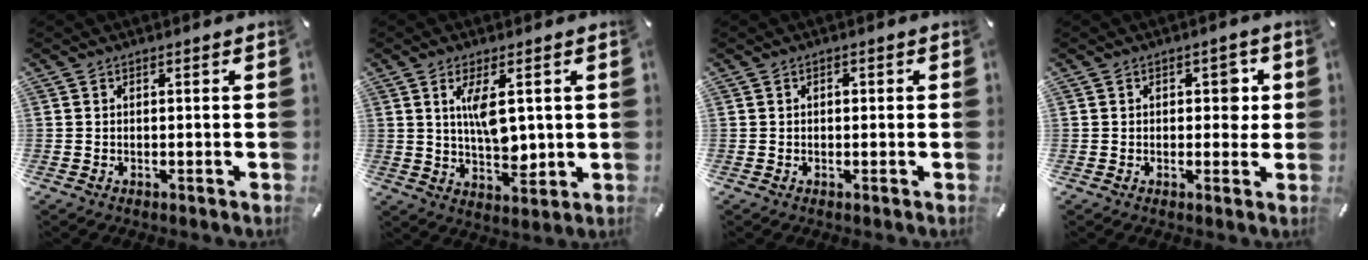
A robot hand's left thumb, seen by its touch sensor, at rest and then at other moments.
{"total": 8.6, "force": [2.2, 4.0, 7.3], "torque": [-0.133, -0.013, 0.033]}
{"total": 1.0, "force": [0.1, 0.7, 0.8], "torque": [-0.007, 0.001, -0.001]}
{"total": 4.5, "force": [0.7, 2.9, 3.3], "torque": [-0.028, -0.003, -0.001]}